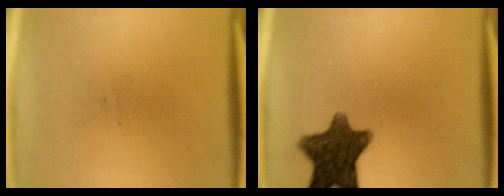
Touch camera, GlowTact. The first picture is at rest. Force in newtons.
{"total": 11.4}